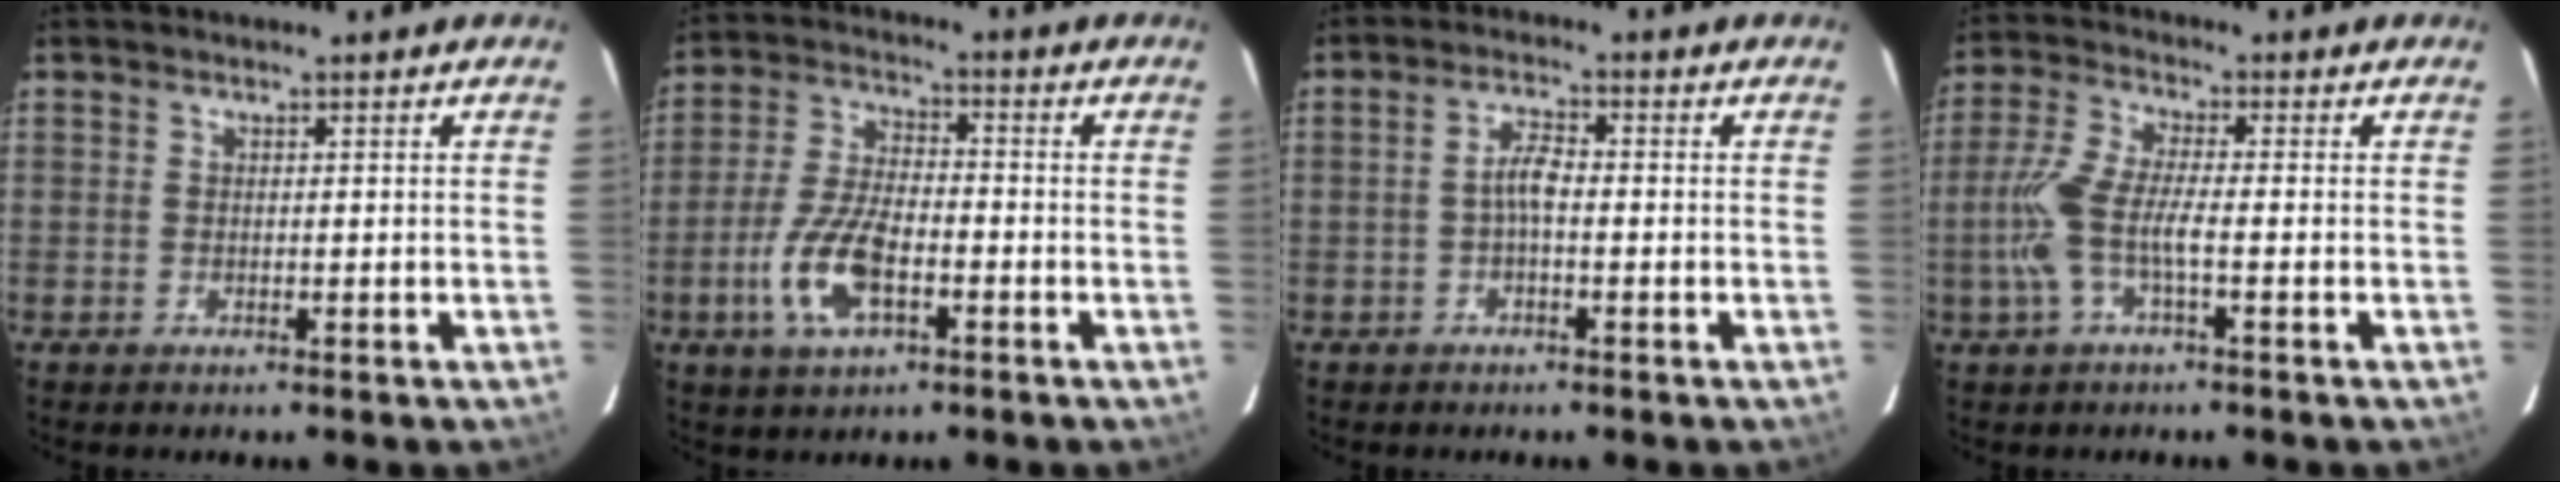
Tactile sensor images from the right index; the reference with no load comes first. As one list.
[{"total": 11.1, "force": [-4.2, 4.7, 9.2], "torque": [-0.198, -0.002, -0.078]}, {"total": 3.0, "force": [-0.8, 0.9, 2.8], "torque": [-0.058, 0.010, -0.017]}, {"total": 8.4, "force": [-2.1, 1.6, 7.9], "torque": [-0.182, 0.002, -0.041]}]